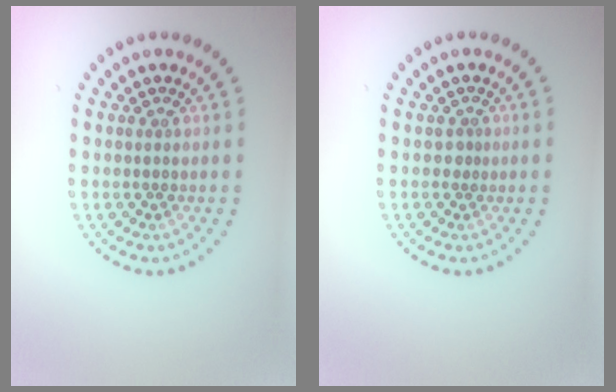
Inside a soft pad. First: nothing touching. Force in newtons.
{"total": 1.0, "press": 0.6, "slide": 0.8}